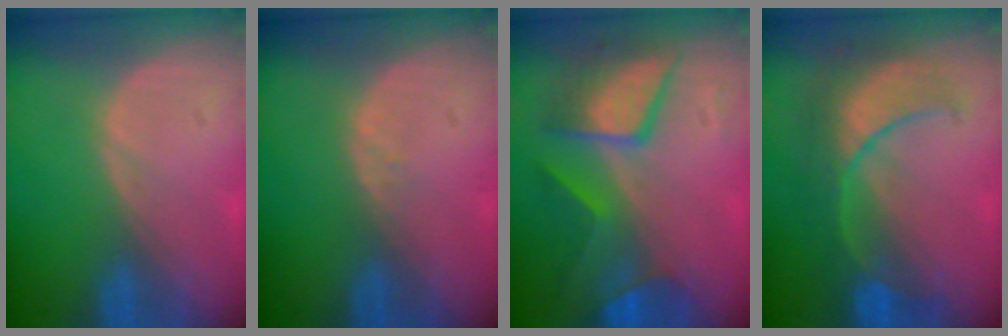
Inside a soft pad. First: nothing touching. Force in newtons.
{"total": 0.7, "press": 0.6, "slide": 0.2}
{"total": 8.6, "press": 8.6, "slide": 0.4}
{"total": 8.1, "press": 8.1, "slide": 0.6}